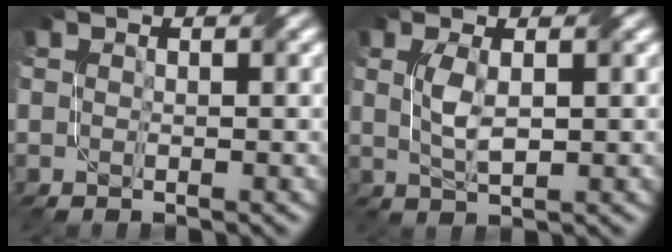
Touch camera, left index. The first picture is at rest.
{"total": 2.5, "force": [0.5, 0.7, 2.3], "torque": [-0.055, 0.003, 0.013]}